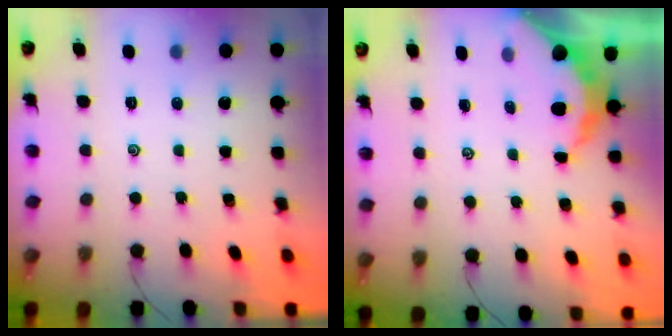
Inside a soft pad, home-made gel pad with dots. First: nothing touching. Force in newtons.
{"total": 5.0, "press": 5.0, "slide": 0.5}